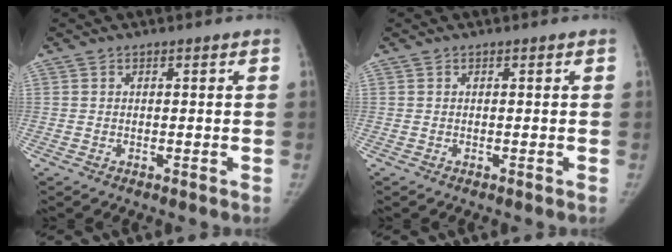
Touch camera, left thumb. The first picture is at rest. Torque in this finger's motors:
{"motor_torque": [0.05, 0.02, 0.20, -0.16, 0.02]}